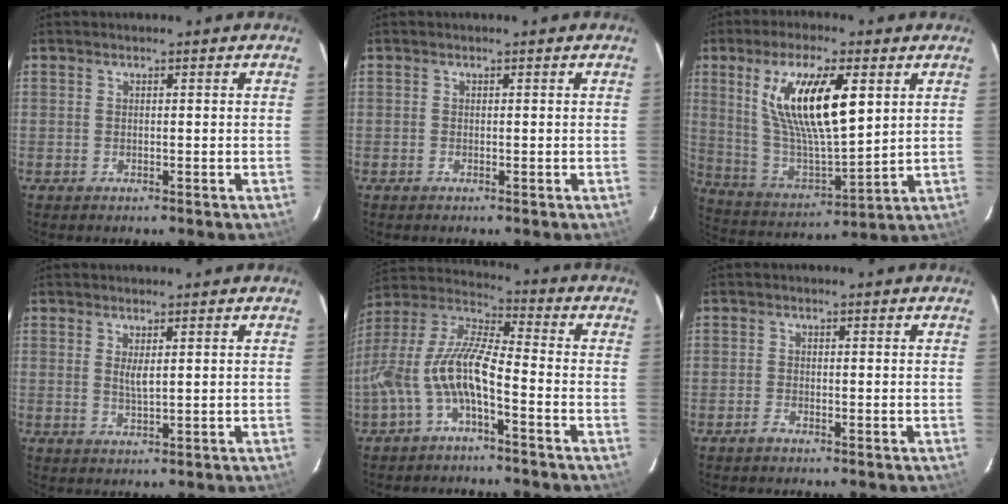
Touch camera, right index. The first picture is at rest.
{"total": 0.0}
{"total": 17.7, "force": [6.0, 5.6, 15.7], "torque": [-0.291, -0.003, 0.122]}
{"total": 2.1, "force": [0.7, 0.5, 2.0], "torque": [-0.036, -0.004, 0.012]}
{"total": 11.7, "force": [-4.5, 2.9, 10.4], "torque": [-0.220, 0.008, -0.089]}
{"total": 1.2, "force": [-1.1, 0.4, 0.5], "torque": [-0.013, -0.001, -0.024]}